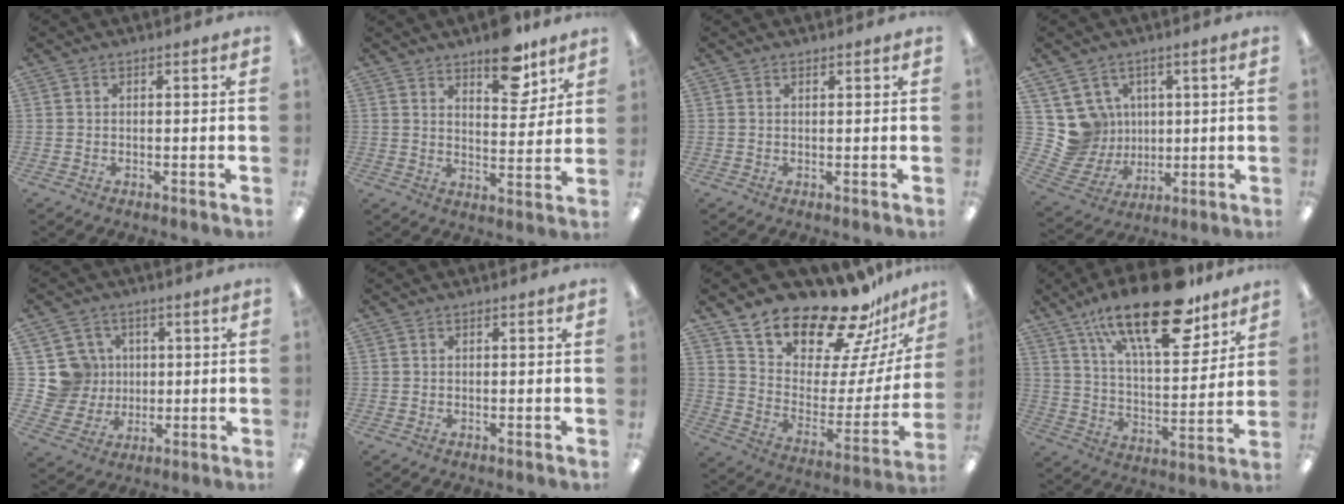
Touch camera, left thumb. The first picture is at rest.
{"total": 12.6, "force": [9.7, 5.1, 6.4], "torque": [-0.065, -0.065, 0.165]}
{"total": 0.5, "force": [0.5, 0.2, 0.1], "torque": [-0.003, 0.001, 0.009]}
{"total": 10.5, "force": [3.5, 9.8, 1.6], "torque": [-0.063, -0.030, 0.076]}
{"total": 9.6, "force": [2.6, 9.2, 1.1], "torque": [-0.034, -0.005, 0.061]}
{"total": 0.0}
{"total": 19.8, "force": [17.9, 5.7, 6.3], "torque": [-0.114, -0.151, 0.308]}
{"total": 24.3, "force": [16.0, 9.1, 15.8], "torque": [-0.251, -0.086, 0.268]}